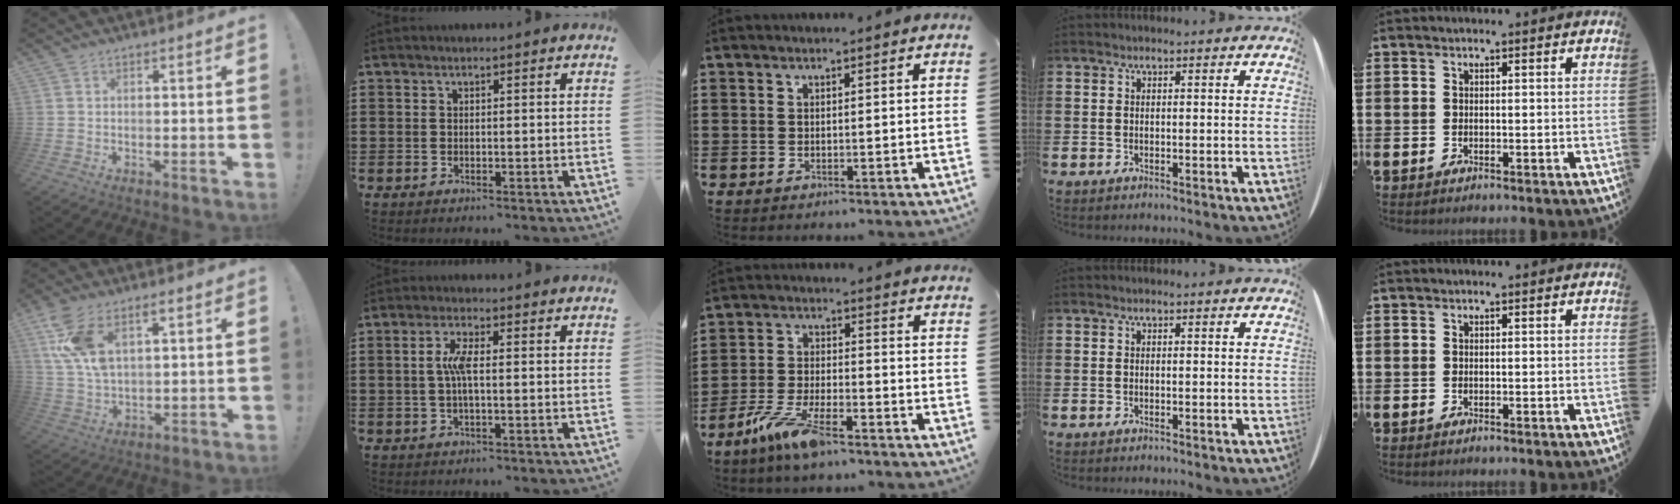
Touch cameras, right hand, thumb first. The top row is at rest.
{"thumb": {"total": 11.6, "force": [5.6, 6.3, 8.1], "torque": [-0.166, -0.010, 0.107]}, "index": {"total": 4.0, "force": [-0.1, 0.9, 3.9], "torque": [-0.080, 0.000, -0.006]}, "middle": {"total": 7.8, "force": [-5.4, 1.6, 5.4], "torque": [-0.123, -0.009, -0.104]}}